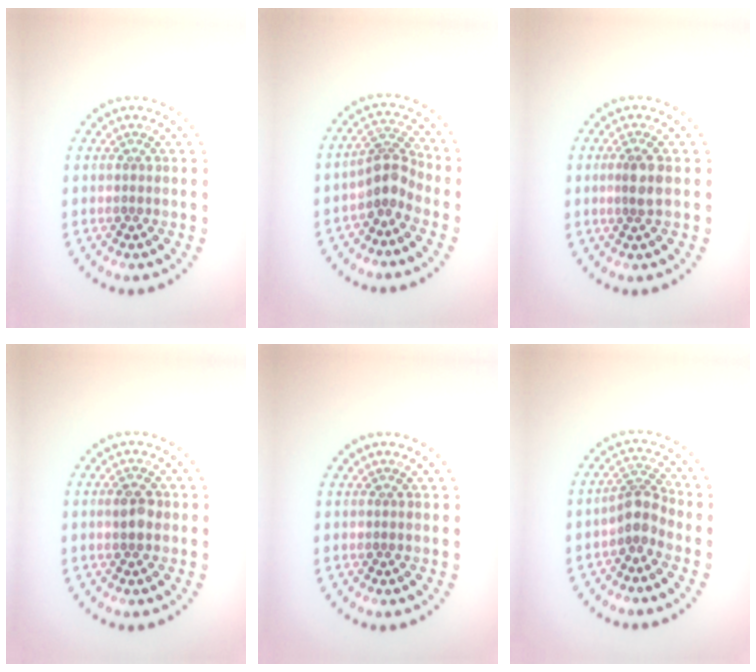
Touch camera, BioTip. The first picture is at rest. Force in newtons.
{"total": 2.8, "press": 2.2, "slide": 1.8}
{"total": 2.0, "press": 1.7, "slide": 1.1}
{"total": 1.9, "press": 1.8, "slide": 0.3}
{"total": 0.0}
{"total": 2.7, "press": 2.1, "slide": 1.8}